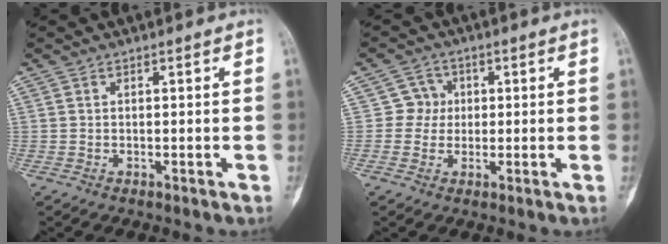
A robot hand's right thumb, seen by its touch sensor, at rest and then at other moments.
{"total": 3.9, "force": [0.3, 3.9, 0.5], "torque": [0.024, 0.009, -0.002]}